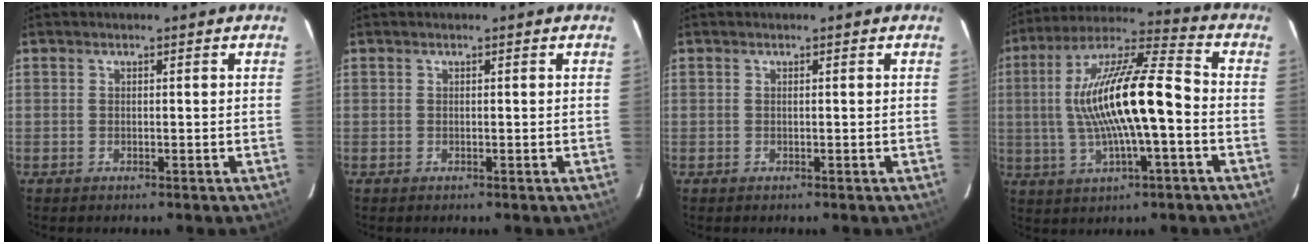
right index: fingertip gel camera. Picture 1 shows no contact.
{"total": 0.0}
{"total": 0.0}
{"total": 17.8, "force": [-1.5, 3.3, 17.4], "torque": [-0.326, 0.014, -0.029]}